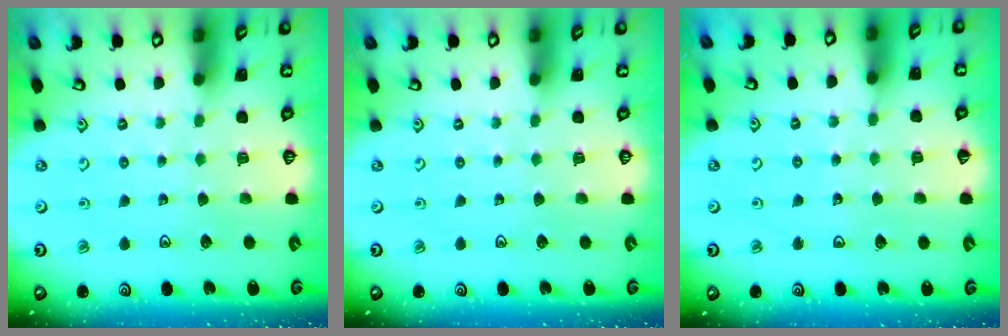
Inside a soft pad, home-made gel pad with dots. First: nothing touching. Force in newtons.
{"total": 0.0}
{"total": 3.8, "press": 3.8, "slide": 0.5}